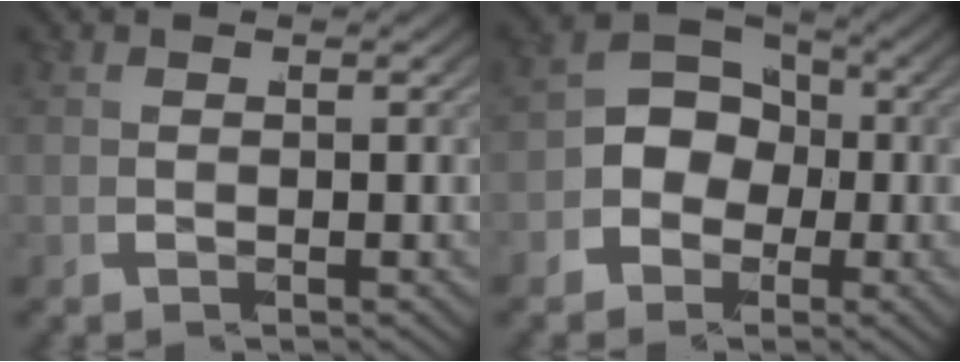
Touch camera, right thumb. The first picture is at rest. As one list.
[{"total": 6.8, "force": [-1.4, 5.8, 3.3], "torque": [-0.068, -0.014, -0.028]}]